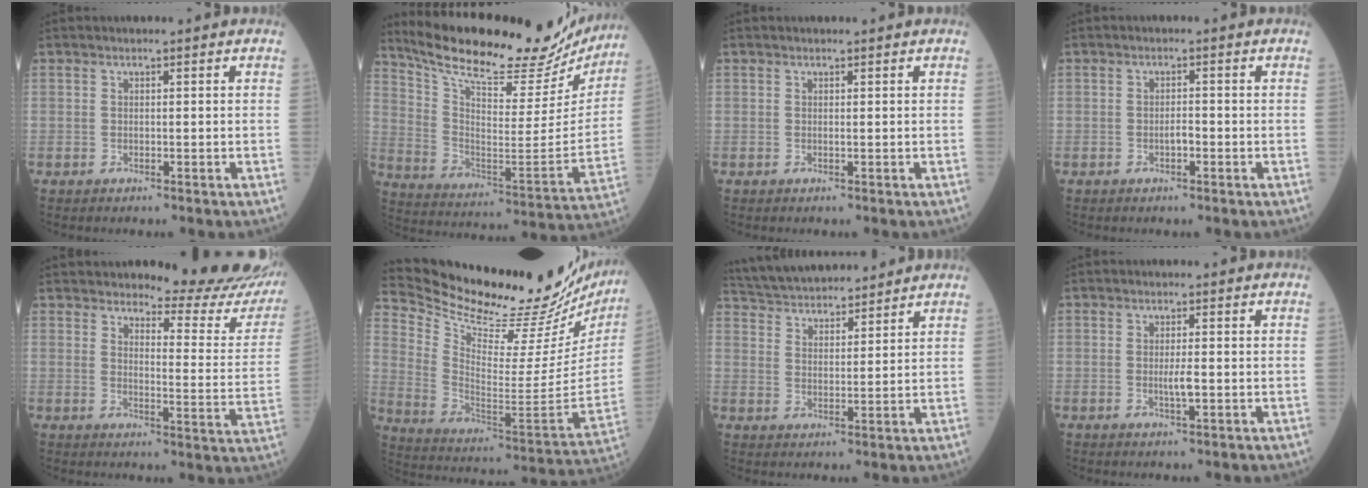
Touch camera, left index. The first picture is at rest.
{"total": 26.6, "force": [23.6, 6.1, 10.5], "torque": [-0.177, -0.044, 0.333]}
{"total": 0.0}
{"total": 1.3, "force": [-0.8, 0.4, 1.0], "torque": [-0.015, -0.001, -0.016]}
{"total": 18.0, "force": [17.2, 2.0, 5.2], "torque": [-0.051, -0.113, 0.182]}
{"total": 32.2, "force": [29.3, 4.4, 12.5], "torque": [-0.214, -0.117, 0.400]}
{"total": 14.7, "force": [13.7, 2.8, 4.5], "torque": [-0.084, 0.036, 0.226]}
{"total": 1.9, "force": [-0.5, 0.2, 1.9], "torque": [-0.036, -0.006, -0.009]}